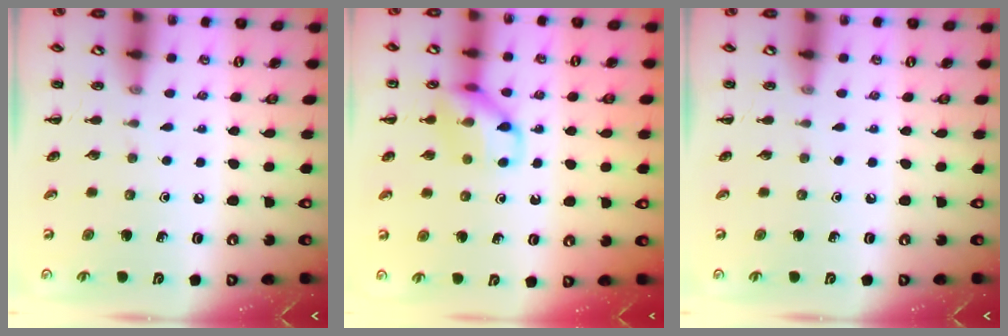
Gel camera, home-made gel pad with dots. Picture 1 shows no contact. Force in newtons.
{"total": 11.1, "press": 11.1, "slide": 0.6}
{"total": 0.0}